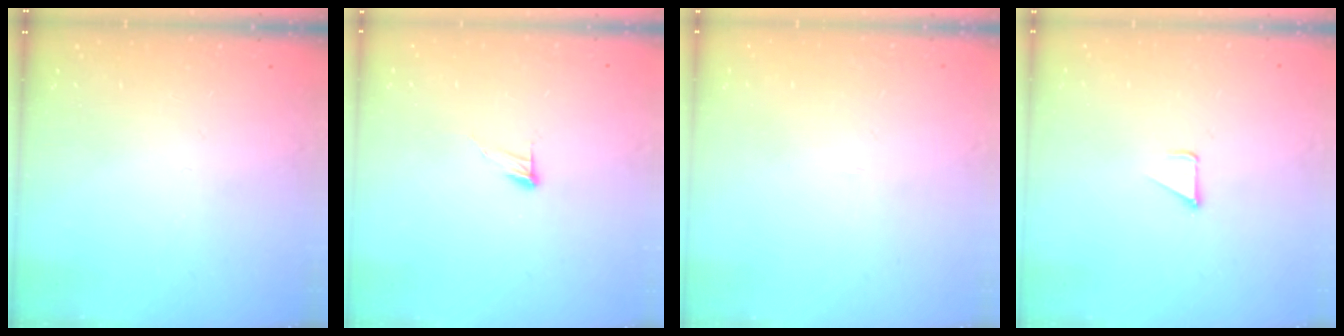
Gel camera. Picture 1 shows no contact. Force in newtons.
{"total": 5.2, "press": 5.1, "slide": 0.4}
{"total": 1.5, "press": 1.5, "slide": 0.1}
{"total": 1.2, "press": 1.2, "slide": 0.1}